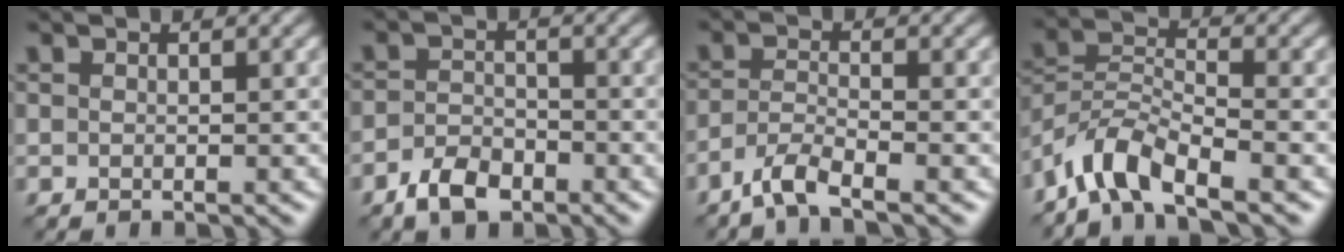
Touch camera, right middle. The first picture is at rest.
{"total": 3.1, "force": [-2.1, 1.7, 1.5], "torque": [-0.025, 0.005, -0.046]}
{"total": 3.0, "force": [-2.3, 0.5, 1.8], "torque": [-0.037, 0.003, -0.057]}
{"total": 5.5, "force": [-4.2, 1.8, 3.1], "torque": [-0.056, 0.006, -0.090]}